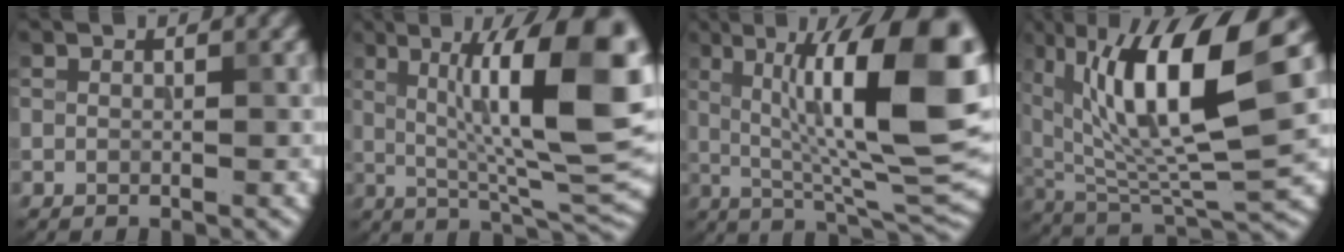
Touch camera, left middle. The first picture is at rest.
{"total": 14.0, "force": [2.9, 3.7, 13.2], "torque": [-0.186, 0.008, 0.042]}
{"total": 15.4, "force": [3.1, 4.3, 14.4], "torque": [-0.203, 0.007, 0.042]}
{"total": 13.2, "force": [5.0, 3.7, 11.7], "torque": [-0.209, 0.007, 0.094]}